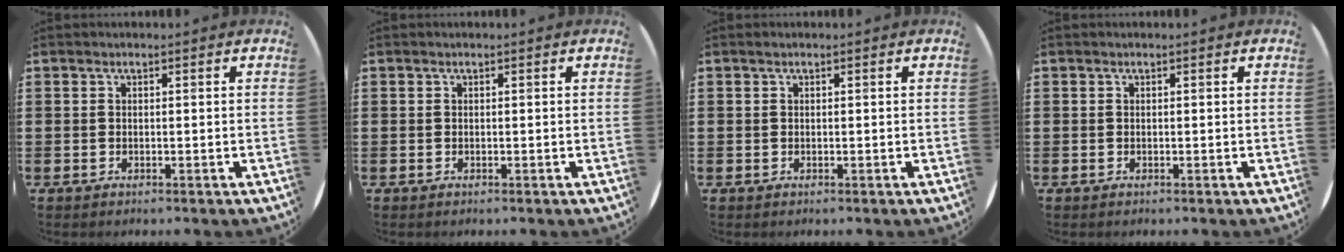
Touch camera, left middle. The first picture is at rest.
{"total": 0.0}
{"total": 0.0}
{"total": 0.0}